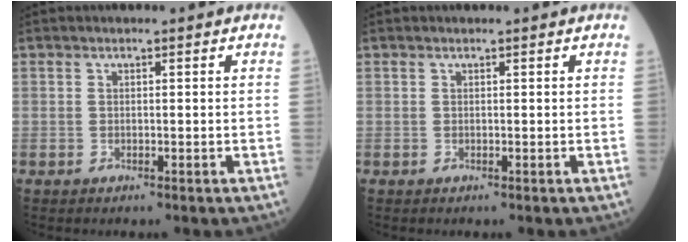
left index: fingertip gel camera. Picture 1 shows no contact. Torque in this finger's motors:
{"motor_torque": [0.00, 0.01, 0.00, 0.00]}